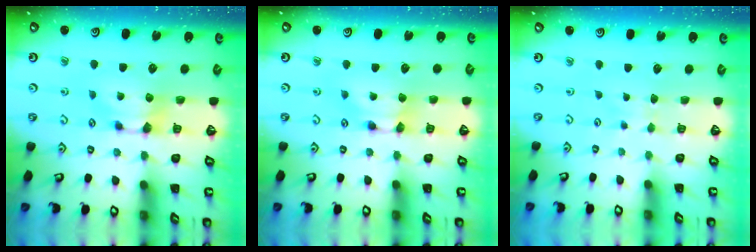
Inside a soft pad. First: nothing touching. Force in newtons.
{"total": 1.7, "press": 1.7, "slide": 0.1}
{"total": 3.1, "press": 3.1, "slide": 0.3}